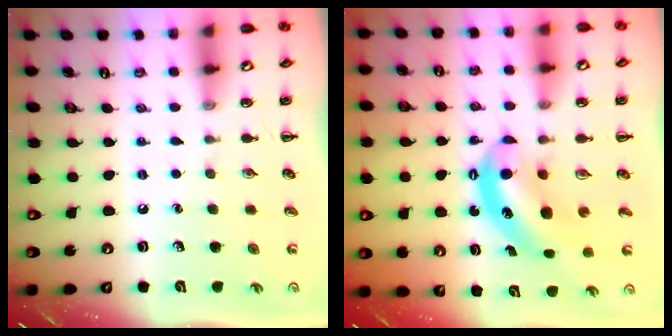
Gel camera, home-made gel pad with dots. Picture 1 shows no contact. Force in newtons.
{"total": 7.1, "press": 7.0, "slide": 1.2}